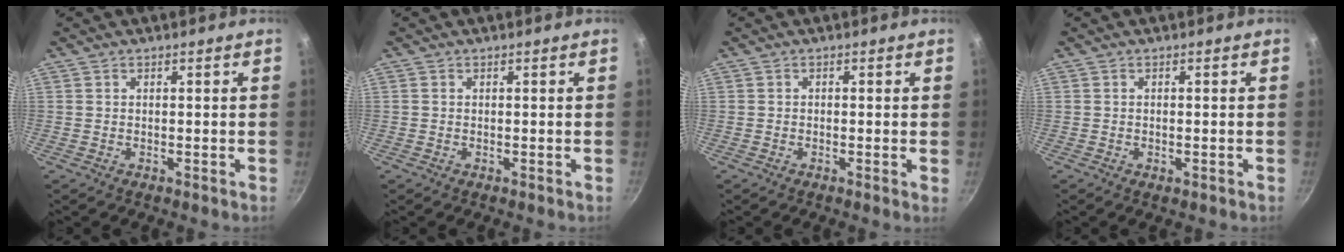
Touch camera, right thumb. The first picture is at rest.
{"total": 0.0}
{"total": 0.8, "force": [-0.2, 0.0, 0.7], "torque": [-0.011, -0.001, -0.007]}
{"total": 0.9, "force": [-0.3, 0.4, 0.7], "torque": [-0.011, 0.001, -0.005]}